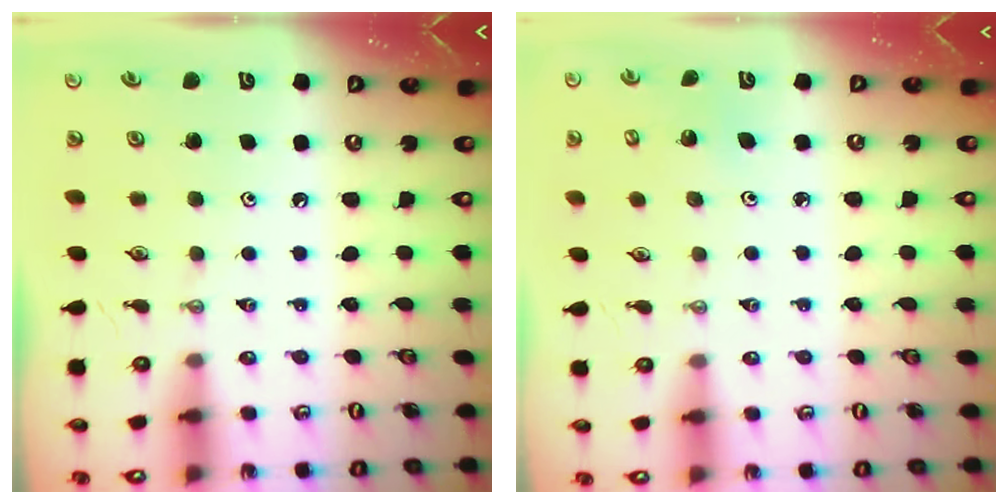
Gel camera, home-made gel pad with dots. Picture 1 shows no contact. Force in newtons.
{"total": 1.8, "press": 1.8, "slide": 0.1}